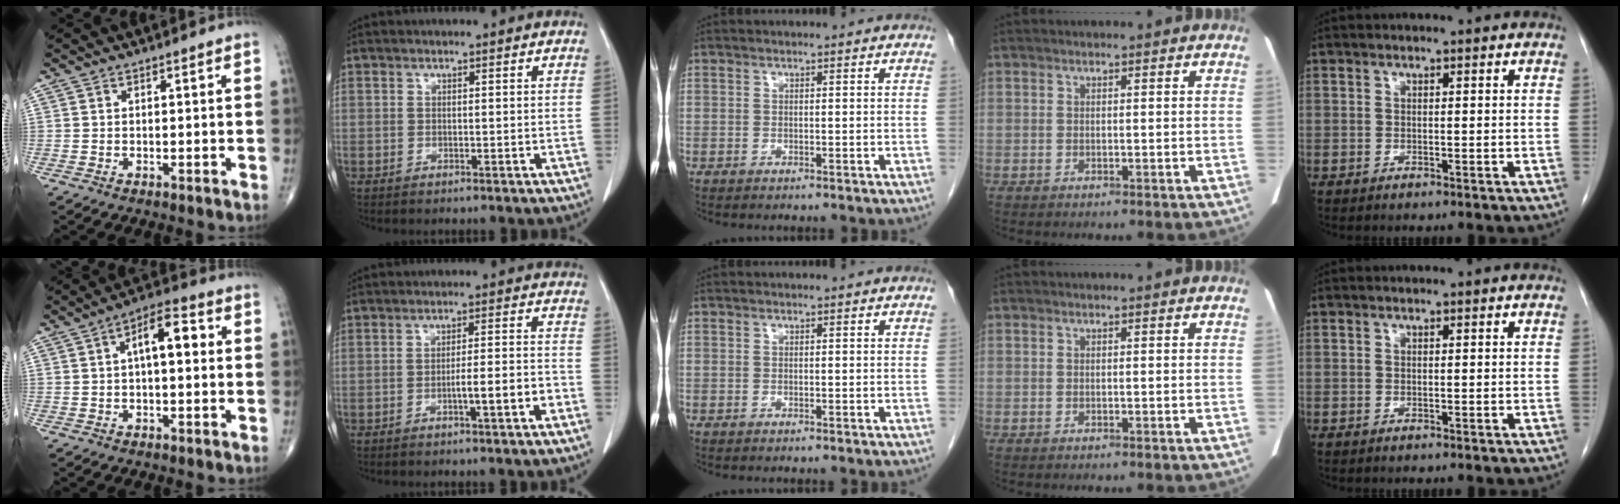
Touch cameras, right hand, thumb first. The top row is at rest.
{"thumb": {"total": 8.7, "force": [1.4, 3.7, 7.7], "torque": [-0.112, 0.025, 0.012]}, "index": {"total": 5.3, "force": [-2.4, 0.0, 4.8], "torque": [-0.069, 0.006, -0.035]}}